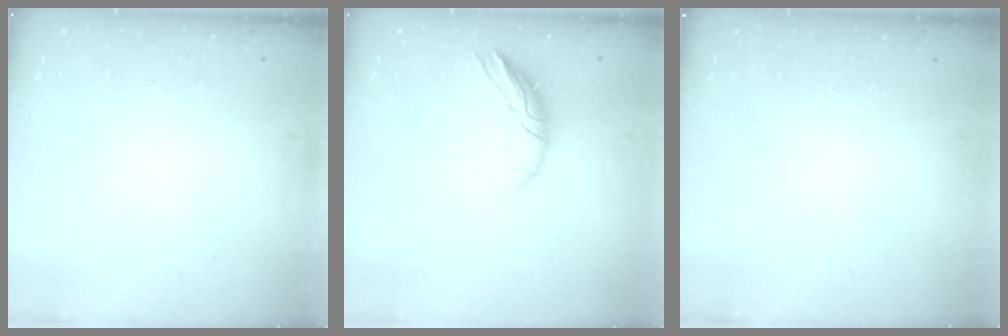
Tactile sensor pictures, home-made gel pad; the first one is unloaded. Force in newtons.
{"total": 9.7, "press": 9.6, "slide": 1.2}
{"total": 0.0}